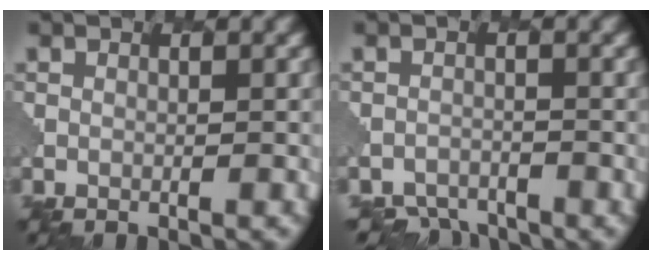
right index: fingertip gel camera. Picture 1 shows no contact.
{"total": 3.2, "force": [-3.1, 0.8, -0.4], "torque": [0.013, -0.003, -0.051]}